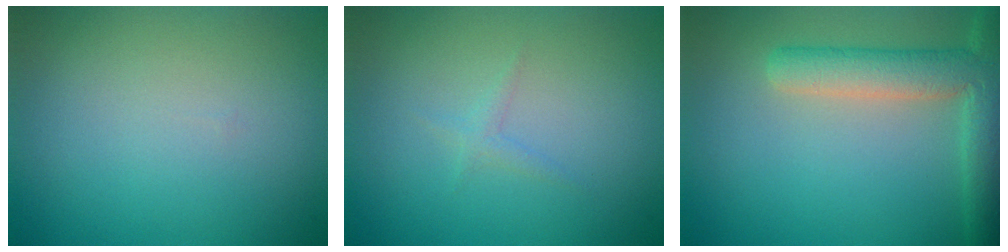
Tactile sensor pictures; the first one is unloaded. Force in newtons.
{"total": 0.7, "press": 0.7, "slide": 0.0}
{"total": 5.7, "press": 5.7, "slide": 0.6}